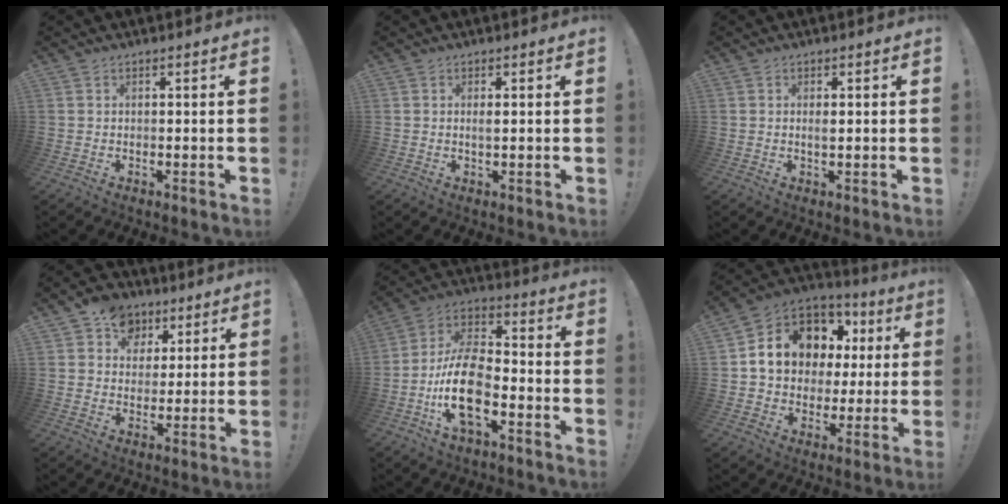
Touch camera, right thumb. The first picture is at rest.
{"total": 1.2, "force": [0.2, 0.2, 1.2], "torque": [-0.021, -0.002, 0.002]}
{"total": 1.4, "force": [0.1, 0.5, 1.3], "torque": [-0.023, -0.002, 0.002]}
{"total": 10.0, "force": [4.6, 8.5, 2.4], "torque": [-0.034, -0.020, 0.093]}
{"total": 17.2, "force": [-6.7, 8.9, 13.1], "torque": [-0.270, 0.035, -0.109]}
{"total": 14.6, "force": [4.7, 11.6, 7.5], "torque": [-0.118, -0.021, 0.101]}